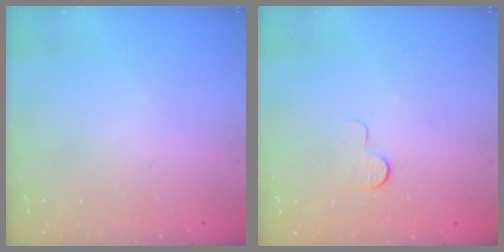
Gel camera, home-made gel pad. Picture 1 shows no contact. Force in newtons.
{"total": 5.3, "press": 5.3, "slide": 0.4}